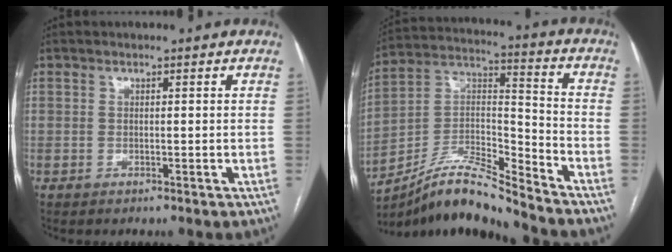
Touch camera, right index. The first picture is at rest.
{"total": 12.4, "force": [-11.2, 0.2, 5.3], "torque": [-0.100, 0.033, -0.203]}